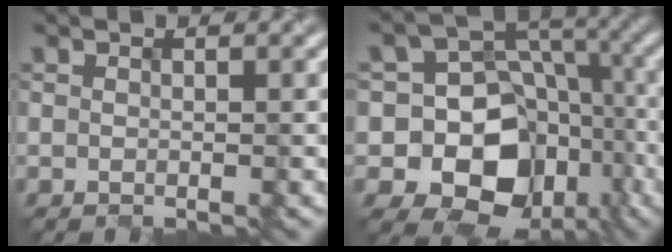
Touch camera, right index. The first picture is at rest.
{"total": 12.2, "force": [-4.6, 9.5, 6.1], "torque": [-0.084, 0.000, -0.084]}